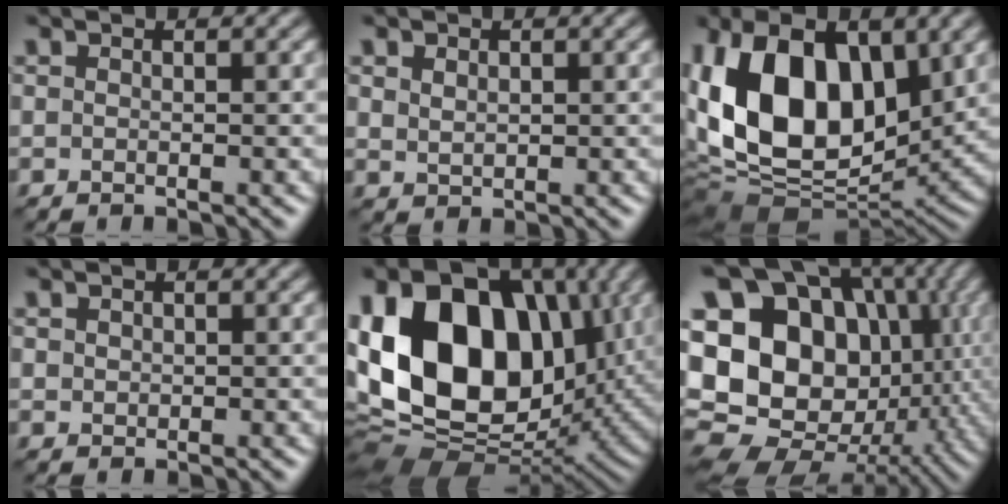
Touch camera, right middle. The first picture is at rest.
{"total": 1.6, "force": [0.7, 1.2, 0.8], "torque": [-0.017, -0.002, 0.017]}
{"total": 16.1, "force": [2.5, 9.4, 12.7], "torque": [-0.269, 0.005, 0.035]}
{"total": 0.7, "force": [0.3, 0.6, 0.1], "torque": [0.000, -0.003, 0.007]}
{"total": 19.1, "force": [2.7, 13.9, 12.9], "torque": [-0.257, 0.012, 0.036]}
{"total": 22.5, "force": [1.5, 18.3, 13.0], "torque": [-0.247, 0.017, 0.014]}